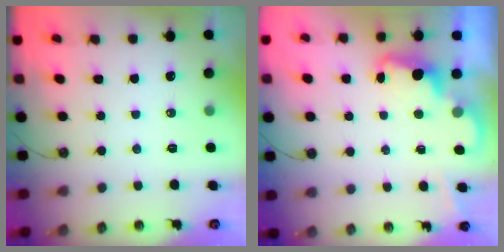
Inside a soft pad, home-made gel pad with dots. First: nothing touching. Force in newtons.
{"total": 2.3, "press": 2.2, "slide": 0.5}